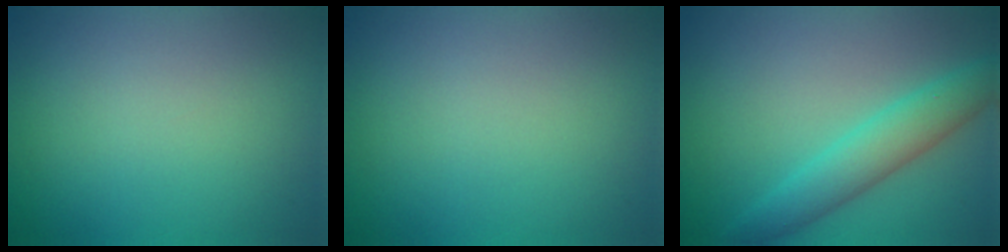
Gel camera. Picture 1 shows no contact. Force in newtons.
{"total": 0.0}
{"total": 3.9, "press": 3.9, "slide": 0.1}